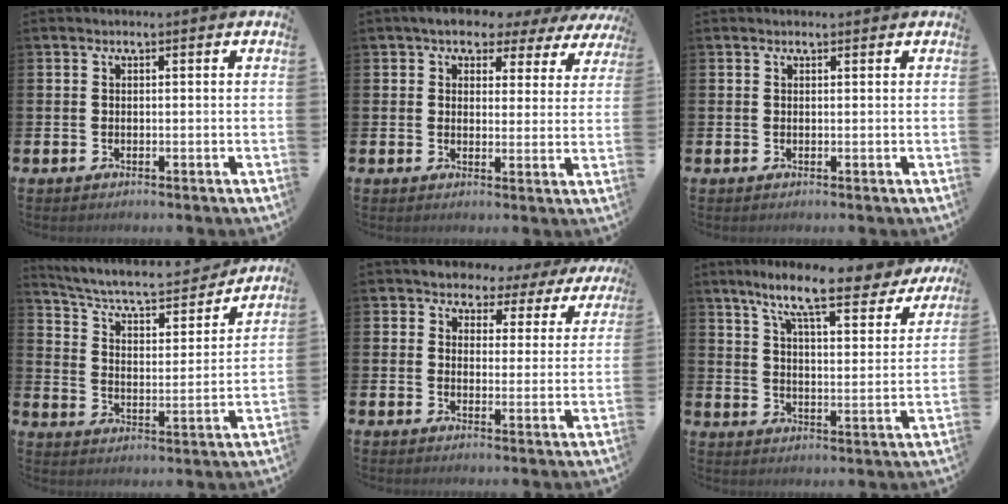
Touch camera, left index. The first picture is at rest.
{"total": 4.9, "force": [4.2, 2.3, 1.1], "torque": [-0.041, -0.022, 0.070]}
{"total": 0.6, "force": [0.6, 0.1, 0.1], "torque": [0.007, -0.003, 0.009]}
{"total": 7.5, "force": [6.8, 1.9, 2.6], "torque": [-0.079, -0.052, 0.111]}
{"total": 3.7, "force": [3.1, 2.0, -0.1], "torque": [-0.017, -0.025, 0.048]}
{"total": 10.2, "force": [8.4, 1.5, 5.6], "torque": [-0.123, -0.041, 0.140]}